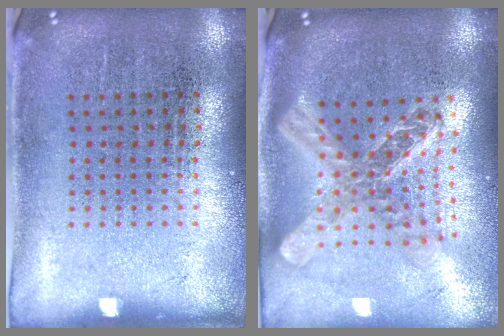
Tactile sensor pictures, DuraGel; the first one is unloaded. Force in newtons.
{"total": 2.4, "press": 1.9, "slide": 1.4}